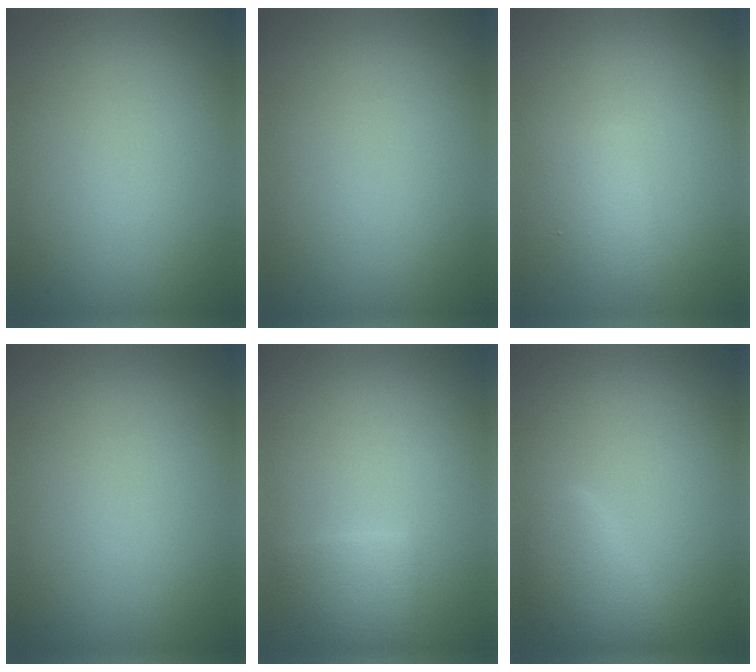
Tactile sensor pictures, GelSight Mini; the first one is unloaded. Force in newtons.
{"total": 0.0}
{"total": 1.9, "press": 1.9, "slide": 0.2}
{"total": 0.0}
{"total": 2.0, "press": 2.0, "slide": 0.1}
{"total": 2.8, "press": 2.8, "slide": 0.2}